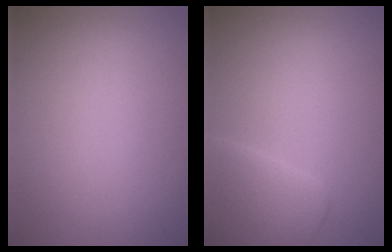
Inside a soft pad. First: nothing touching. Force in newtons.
{"total": 2.9, "press": 2.9, "slide": 0.2}